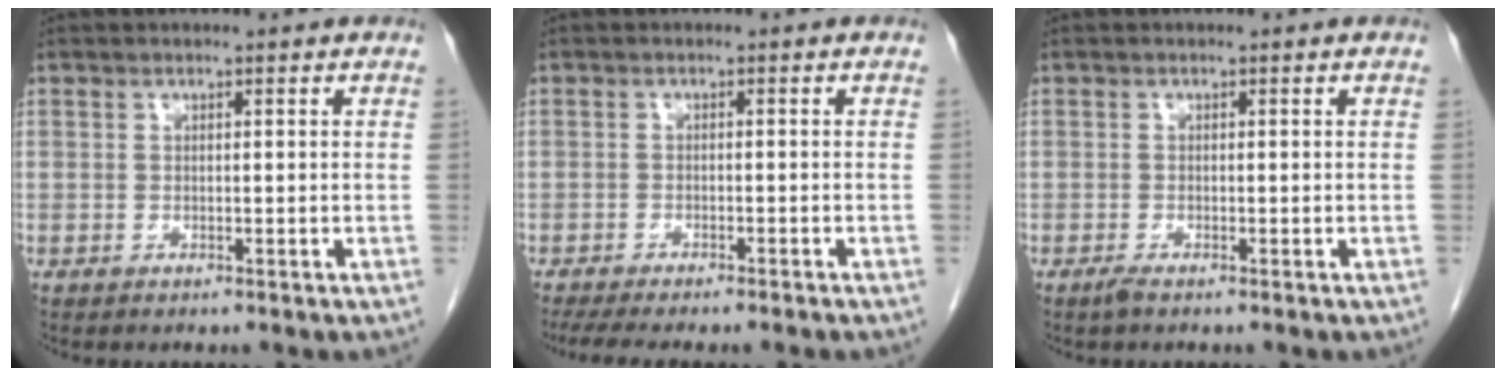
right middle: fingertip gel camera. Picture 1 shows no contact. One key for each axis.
{"total": 9.6, "fx": -8.1, "fy": 1.3, "fz": 5.0, "tx": -0.063, "ty": -0.009, "tz": -0.113}
{"total": 1.0, "fx": -0.8, "fy": 0.0, "fz": 0.6, "tx": -0.019, "ty": -0.004, "tz": -0.015}